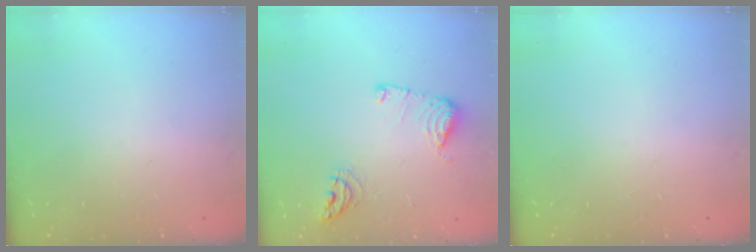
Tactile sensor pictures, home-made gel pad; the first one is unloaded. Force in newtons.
{"total": 10.2, "press": 10.1, "slide": 1.2}
{"total": 0.0}